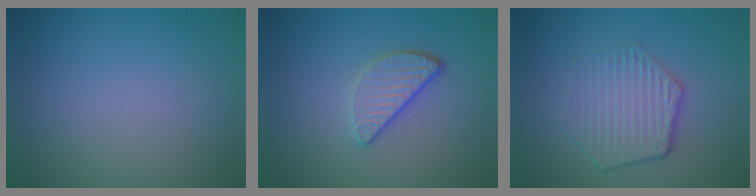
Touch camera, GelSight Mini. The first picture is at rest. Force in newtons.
{"total": 3.4, "press": 2.7, "slide": 2.0}
{"total": 4.5, "press": 3.3, "slide": 3.0}